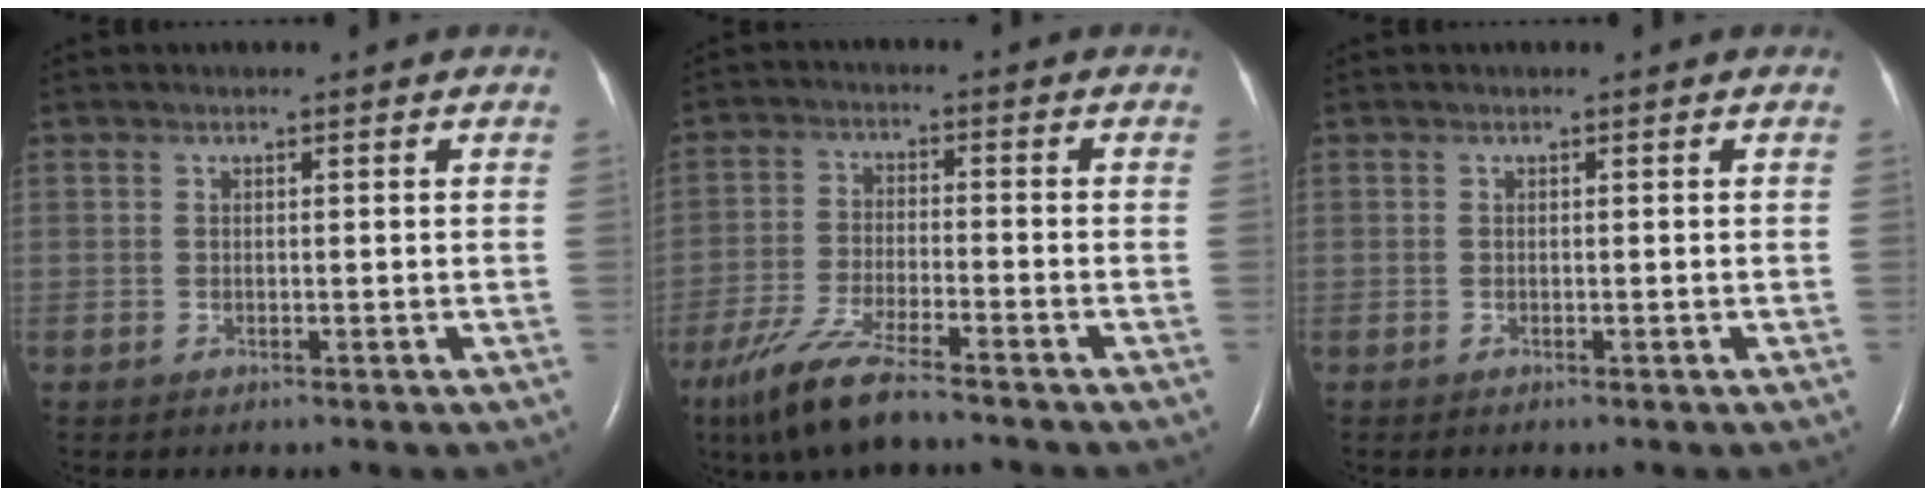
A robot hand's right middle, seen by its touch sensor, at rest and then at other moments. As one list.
[{"total": 9.2, "force": [-7.0, 1.1, 5.9], "torque": [-0.129, -0.027, -0.133]}, {"total": 0.0}]